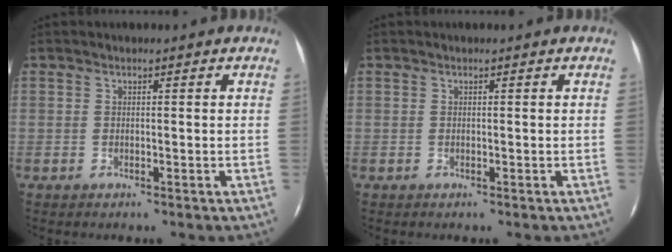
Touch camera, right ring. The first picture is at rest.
{"total": 0.0}